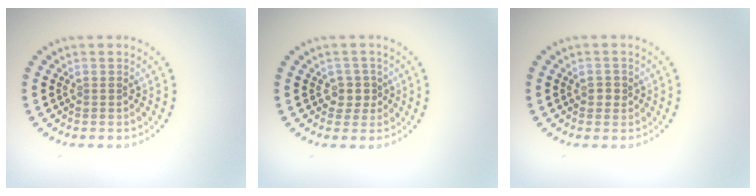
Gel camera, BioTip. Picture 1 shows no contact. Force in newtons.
{"total": 1.8, "press": 1.4, "slide": 1.1}
{"total": 1.1, "press": 1.0, "slide": 0.4}